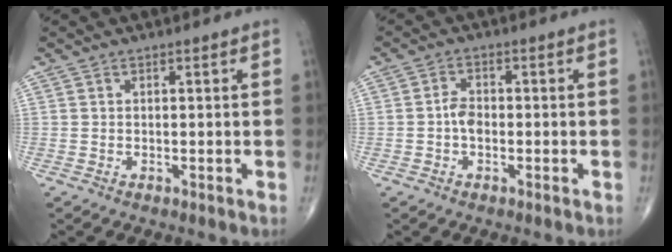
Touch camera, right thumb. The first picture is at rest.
{"total": 3.0, "force": [-0.6, 1.9, 2.2], "torque": [-0.033, 0.010, -0.017]}